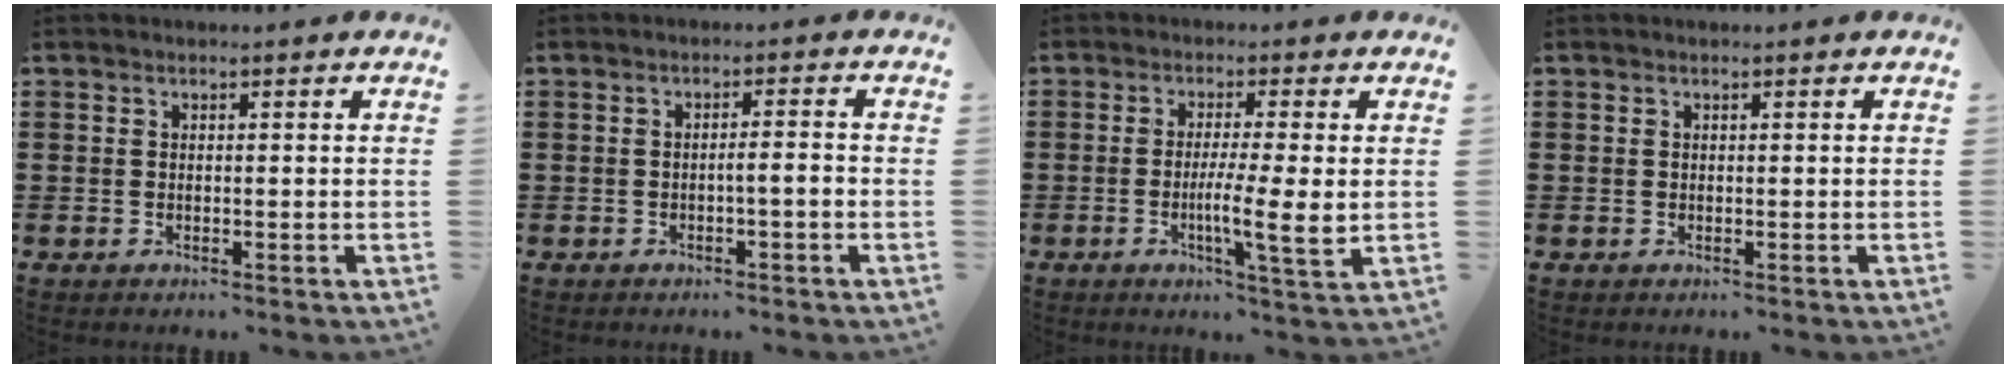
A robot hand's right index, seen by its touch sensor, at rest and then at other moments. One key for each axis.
{"total": 2.1, "fx": -0.9, "fy": 0.1, "fz": 1.9, "tx": -0.032, "ty": 0.000, "tz": -0.016}
{"total": 7.1, "fx": -0.8, "fy": 0.1, "fz": 7.0, "tx": -0.123, "ty": -0.012, "tz": -0.015}
{"total": 0.0}